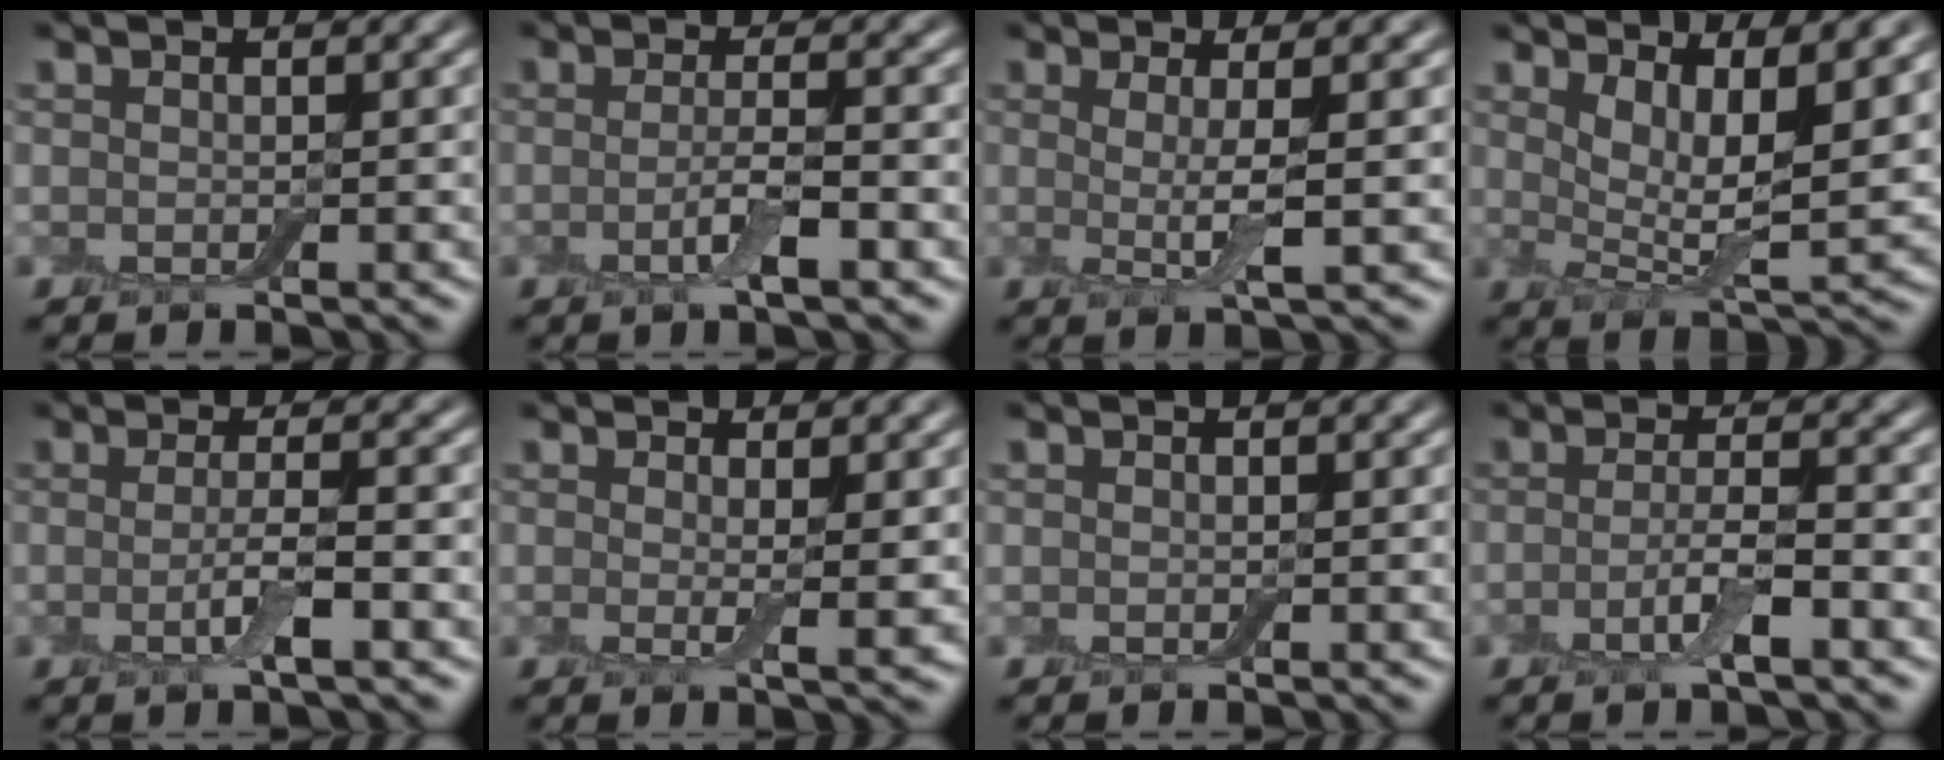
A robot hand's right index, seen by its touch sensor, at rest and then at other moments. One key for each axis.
{"total": 3.1, "fx": -0.7, "fy": 0.6, "fz": 2.9, "tx": -0.056, "ty": -0.005, "tz": -0.017}
{"total": 3.6, "fx": 0.4, "fy": 0.6, "fz": 3.5, "tx": -0.063, "ty": -0.009, "tz": 0.007}
{"total": 6.9, "fx": 3.1, "fy": 2.1, "fz": 5.8, "tx": -0.104, "ty": -0.012, "tz": 0.059}
{"total": 3.3, "fx": -0.5, "fy": 0.6, "fz": 3.2, "tx": -0.062, "ty": -0.010, "tz": -0.010}
{"total": 2.1, "fx": 0.3, "fy": 0.3, "fz": 2.0, "tx": -0.033, "ty": -0.011, "tz": 0.005}
{"total": 0.0}
{"total": 3.2, "fx": -1.3, "fy": 0.6, "fz": 2.8, "tx": -0.054, "ty": 0.005, "tz": -0.030}